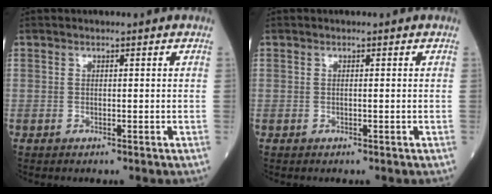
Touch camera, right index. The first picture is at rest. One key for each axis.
{"total": 0.0}